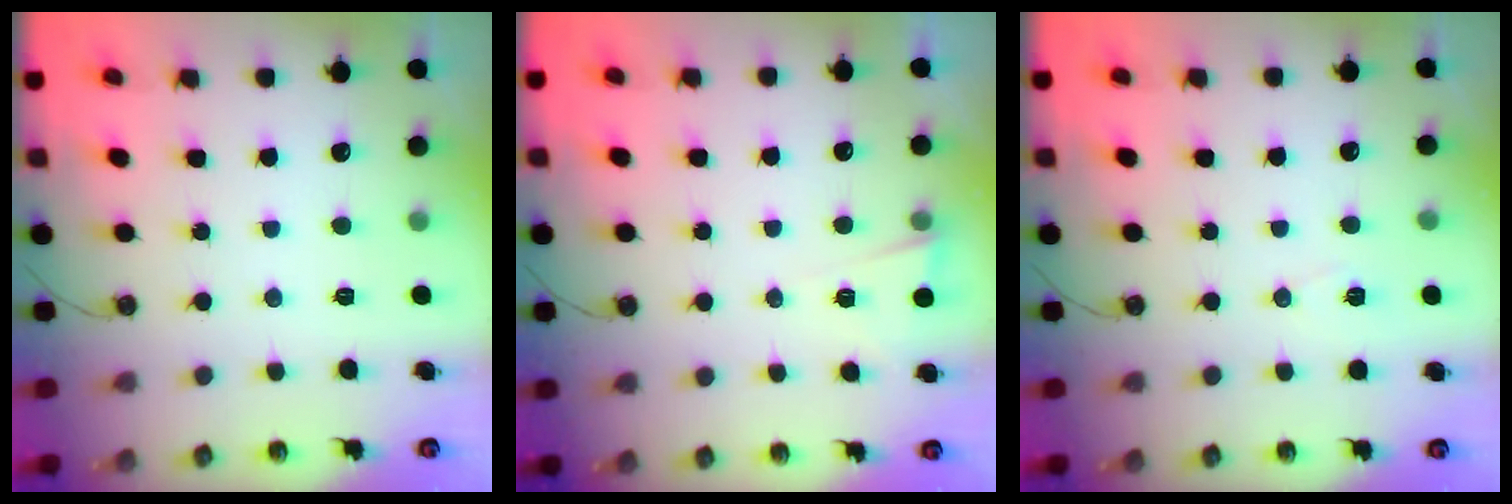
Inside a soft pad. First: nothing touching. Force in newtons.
{"total": 2.9, "press": 2.7, "slide": 1.1}
{"total": 6.9, "press": 5.2, "slide": 4.5}